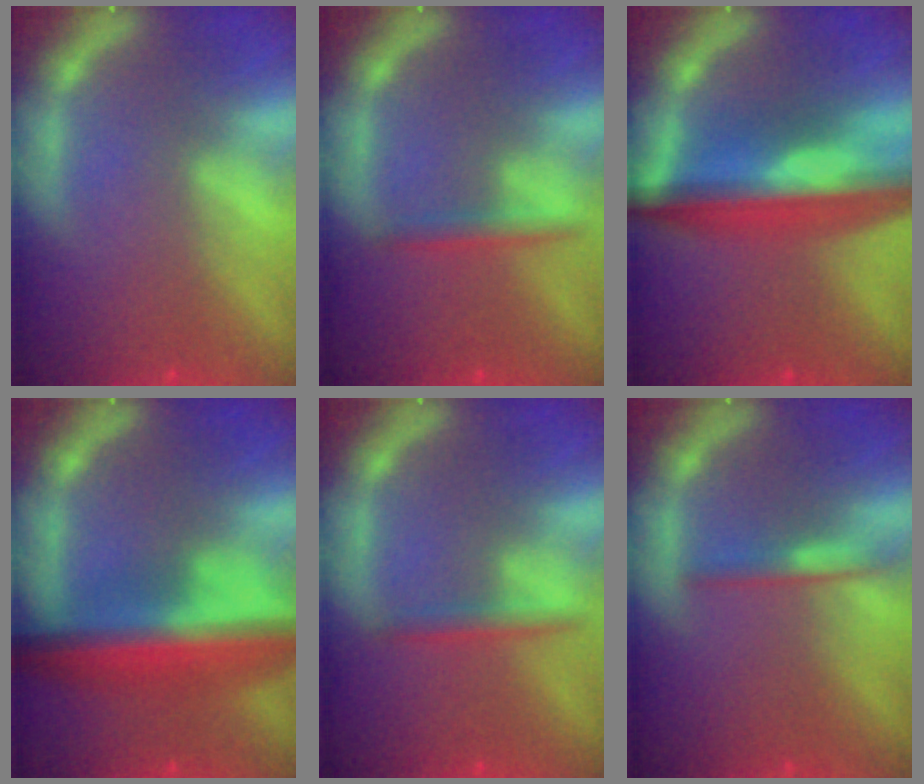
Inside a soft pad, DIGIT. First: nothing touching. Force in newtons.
{"total": 1.9}
{"total": 10.0}
{"total": 9.5}
{"total": 1.9}
{"total": 2.0}